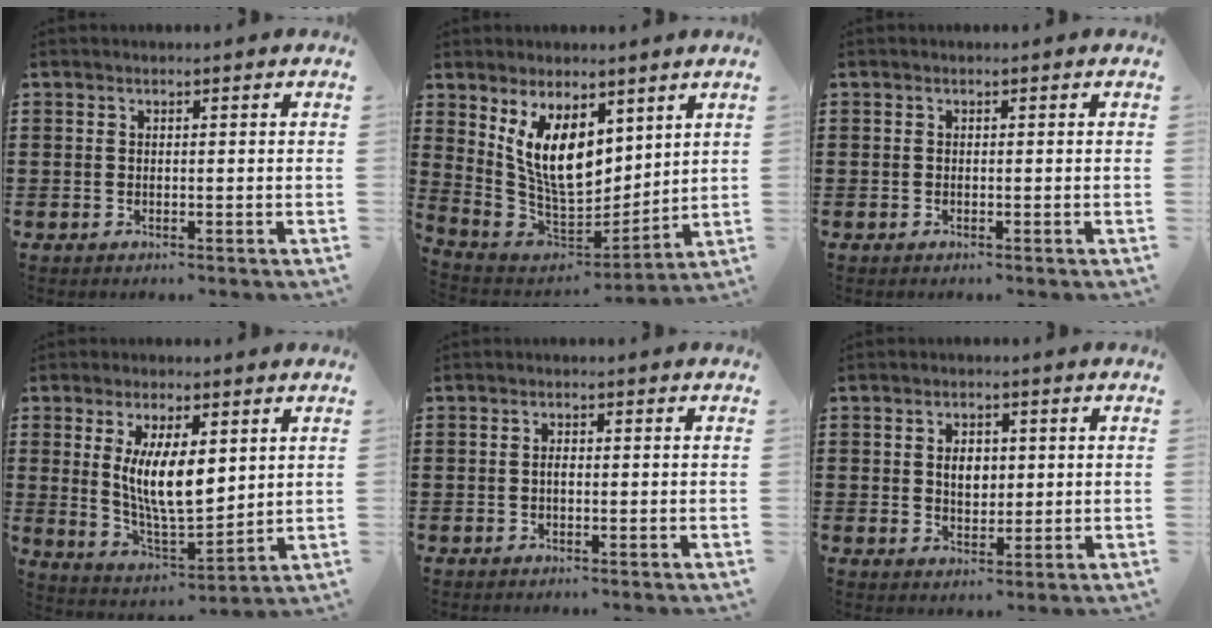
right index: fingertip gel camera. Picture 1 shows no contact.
{"total": 10.8, "force": [4.5, 5.7, 8.0], "torque": [-0.174, -0.016, 0.082]}
{"total": 0.0}
{"total": 9.3, "force": [2.1, 3.6, 8.4], "torque": [-0.161, 0.000, 0.034]}
{"total": 1.2, "force": [-0.2, 0.5, 1.1], "torque": [-0.022, 0.000, -0.004]}
{"total": 3.5, "force": [0.4, 2.5, 2.5], "torque": [-0.040, 0.004, 0.001]}